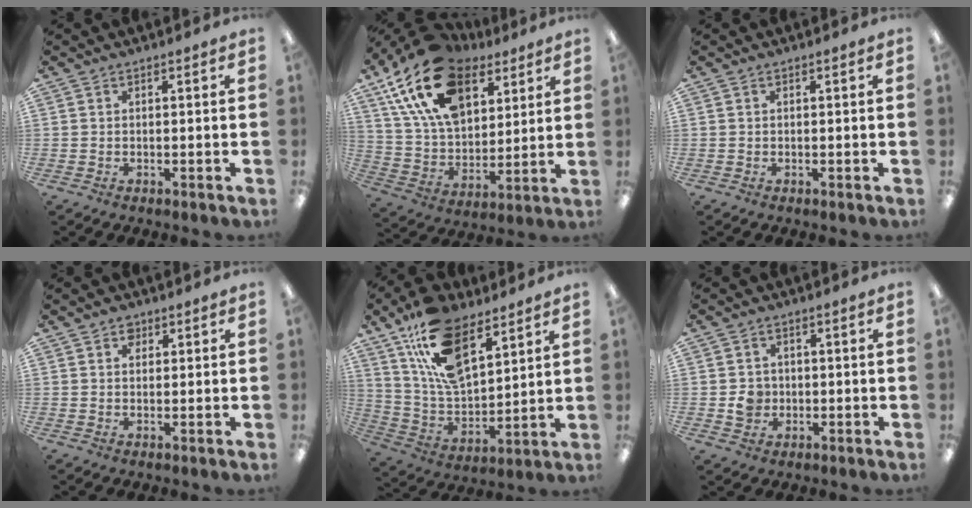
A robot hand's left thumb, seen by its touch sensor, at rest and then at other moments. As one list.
[{"total": 21.7, "force": [12.5, 12.7, 12.4], "torque": [-0.246, -0.054, 0.225]}, {"total": 0.0}, {"total": 2.4, "force": [1.4, 1.7, 1.0], "torque": [-0.007, -0.003, 0.022]}, {"total": 18.0, "force": [11.0, 9.0, 11.1], "torque": [-0.220, -0.046, 0.202]}, {"total": 4.1, "force": [-0.3, 3.7, 1.7], "torque": [-0.016, 0.002, -0.008]}]